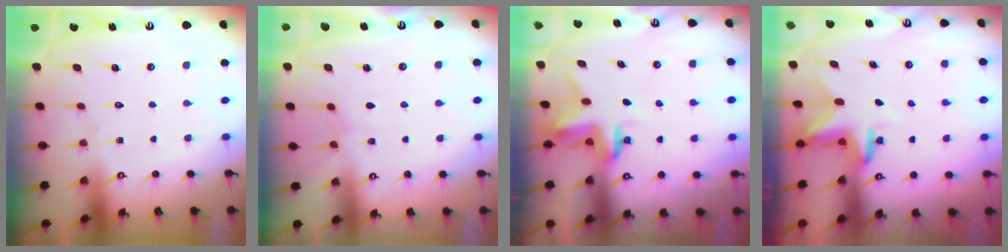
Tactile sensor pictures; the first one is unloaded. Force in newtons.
{"total": 3.2, "press": 3.2, "slide": 0.5}
{"total": 3.2, "press": 3.2, "slide": 0.3}
{"total": 3.4, "press": 3.4, "slide": 0.1}